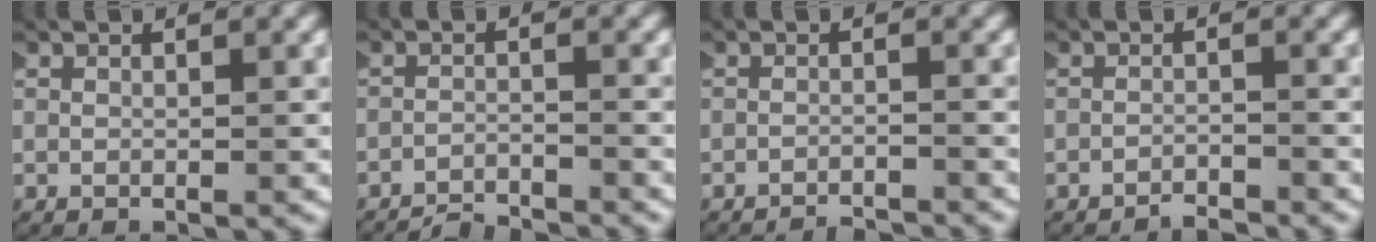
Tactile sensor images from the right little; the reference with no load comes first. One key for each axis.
{"total": 3.9, "fx": -3.9, "fy": 0.4, "fz": 0.1, "tx": -0.003, "ty": -0.015, "tz": -0.063}
{"total": 3.8, "fx": -3.8, "fy": 0.4, "fz": 0.0, "tx": 0.000, "ty": -0.016, "tz": -0.057}
{"total": 2.0, "fx": -2.0, "fy": -0.1, "fz": -0.2, "tx": 0.001, "ty": -0.007, "tz": -0.033}